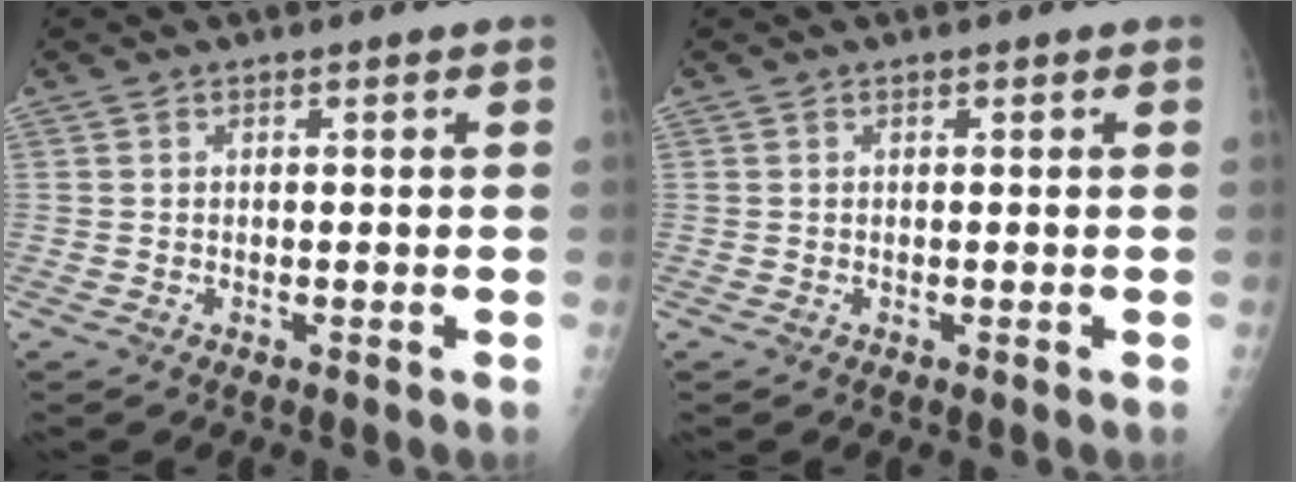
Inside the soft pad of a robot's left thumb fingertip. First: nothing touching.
{"total": 0.0}